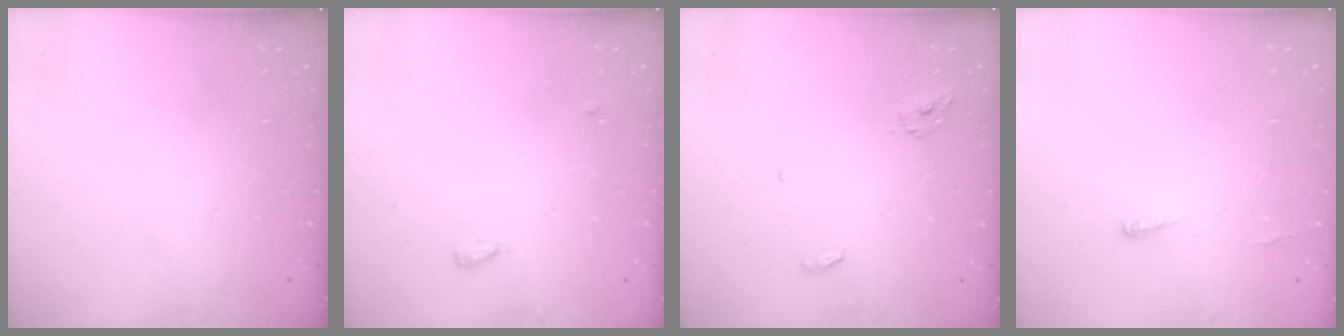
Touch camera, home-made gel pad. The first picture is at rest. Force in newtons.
{"total": 7.9, "press": 4.2, "slide": 6.7}
{"total": 3.6, "press": 3.5, "slide": 0.3}
{"total": 3.7, "press": 3.5, "slide": 1.2}